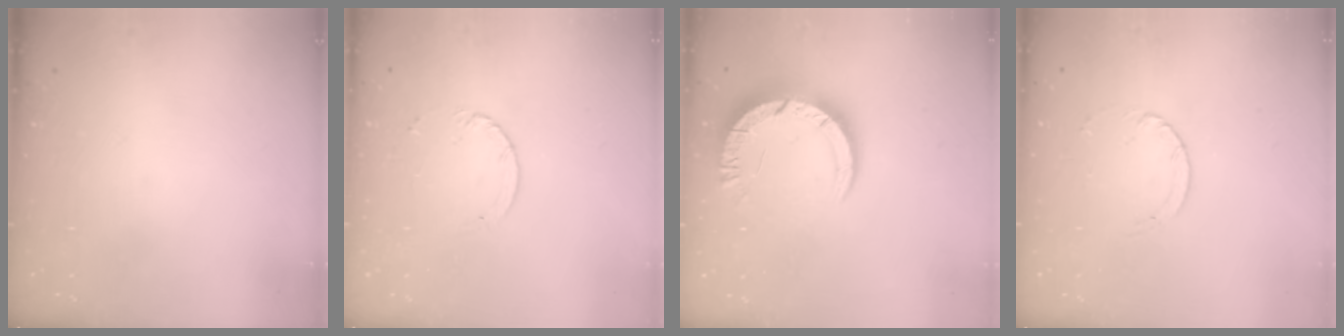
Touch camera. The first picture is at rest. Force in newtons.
{"total": 3.9, "press": 3.9, "slide": 0.4}
{"total": 10.0, "press": 10.0, "slide": 1.1}
{"total": 2.5, "press": 2.4, "slide": 0.2}